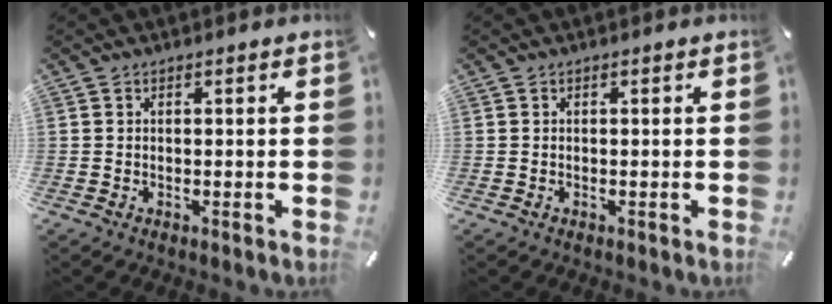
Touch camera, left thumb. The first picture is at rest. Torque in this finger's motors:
{"motor_torque": [0.01, 0.00, 0.00, 0.00, 0.00]}